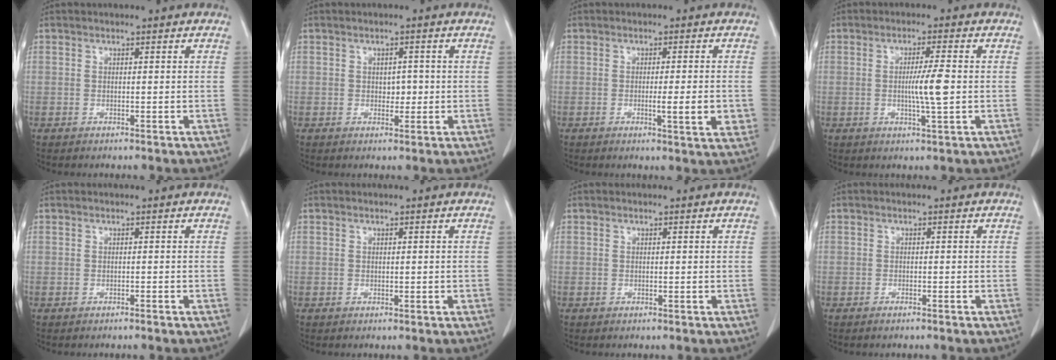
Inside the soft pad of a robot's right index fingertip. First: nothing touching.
{"total": 1.9, "force": [-0.1, 1.2, 1.4], "torque": [-0.016, 0.002, 0.001]}
{"total": 5.2, "force": [-1.0, 0.4, 5.1], "torque": [-0.069, -0.008, -0.014]}
{"total": 5.0, "force": [-0.3, -0.2, 4.9], "torque": [-0.085, -0.006, -0.007]}
{"total": 0.7, "force": [-0.6, 0.0, 0.3], "torque": [-0.007, 0.000, -0.007]}
{"total": 0.0}
{"total": 0.0}
{"total": 0.7, "force": [-0.7, 0.1, 0.3], "torque": [-0.011, -0.001, -0.009]}